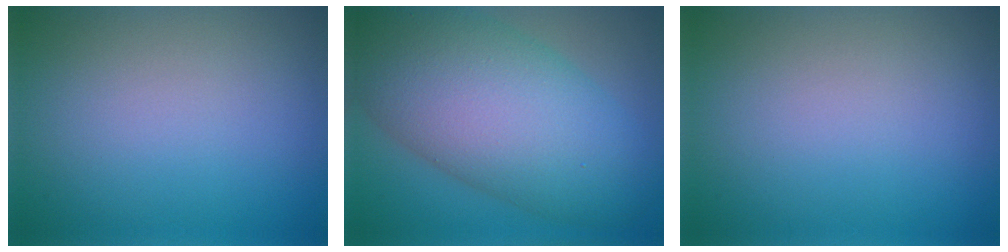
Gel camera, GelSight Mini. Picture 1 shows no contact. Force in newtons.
{"total": 12.7, "press": 12.7, "slide": 0.2}
{"total": 0.0}